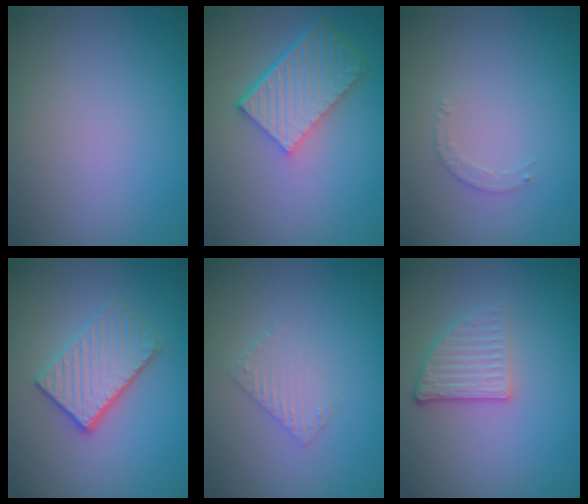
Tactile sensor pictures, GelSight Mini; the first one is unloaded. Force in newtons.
{"total": 6.5, "press": 4.6, "slide": 4.6}
{"total": 0.6, "press": 0.5, "slide": 0.3}
{"total": 3.8, "press": 3.2, "slide": 2.0}
{"total": 1.6, "press": 1.6, "slide": 0.4}
{"total": 3.0, "press": 2.3, "slide": 1.8}